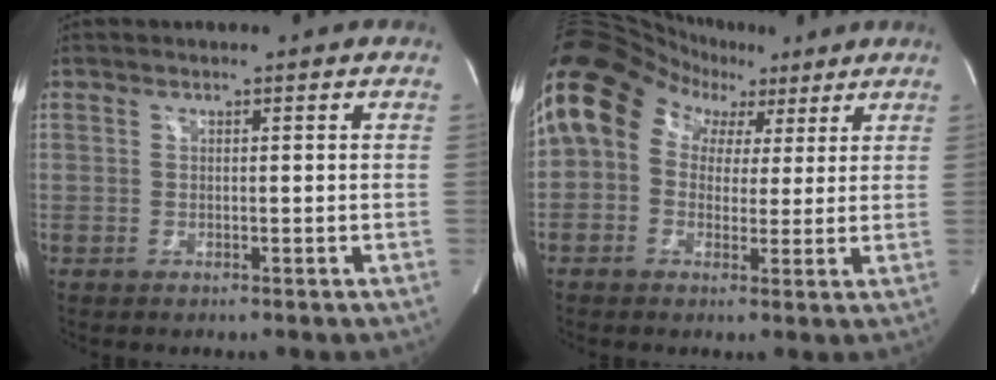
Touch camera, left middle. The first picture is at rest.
{"total": 13.2, "force": [5.6, 9.9, 6.7], "torque": [-0.124, 0.074, 0.087]}